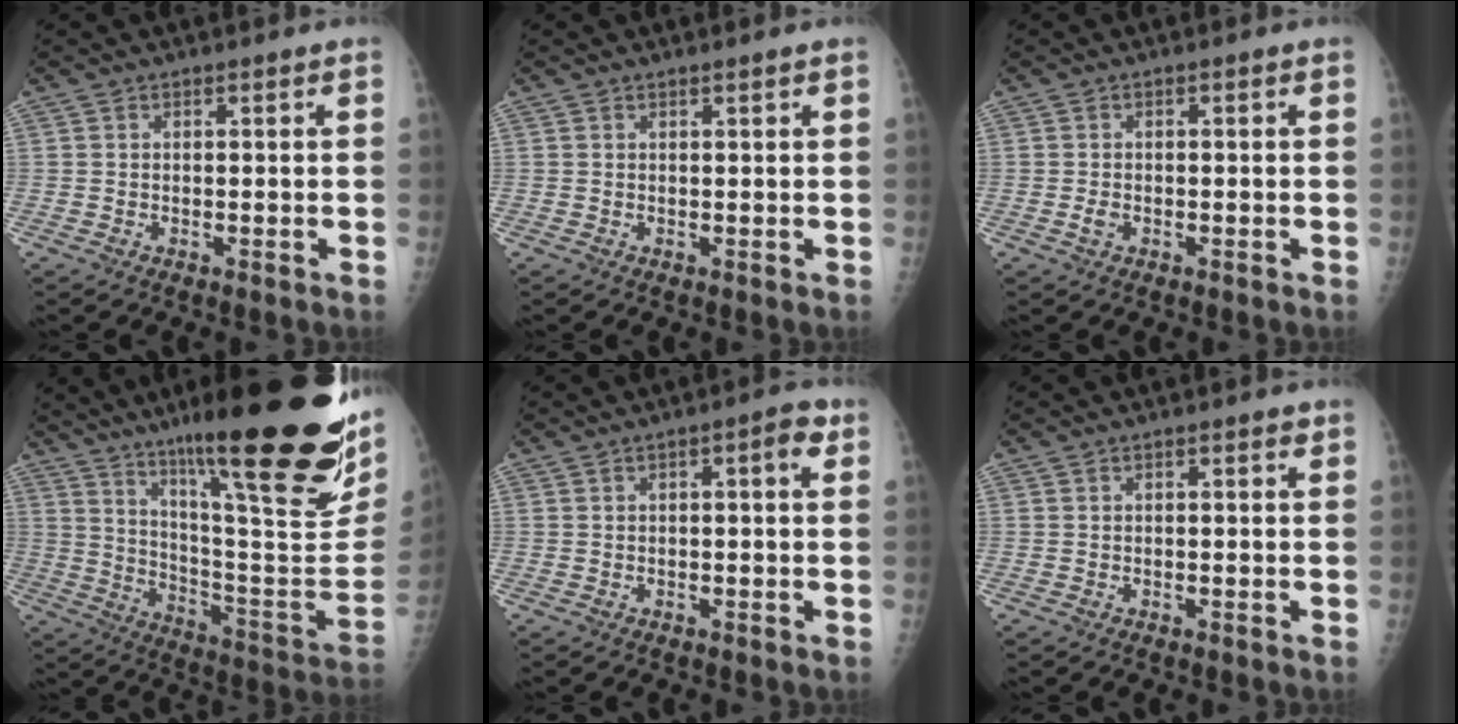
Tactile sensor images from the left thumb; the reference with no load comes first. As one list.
[{"total": 0.5, "force": [0.4, -0.1, 0.4], "torque": [-0.011, -0.003, 0.010]}, {"total": 1.2, "force": [-0.5, 0.8, 0.8], "torque": [-0.017, 0.002, -0.011]}, {"total": 32.9, "force": [19.5, 6.4, 25.6], "torque": [-0.314, -0.059, 0.301]}, {"total": 3.7, "force": [1.0, 1.1, 3.3], "torque": [-0.046, 0.008, 0.011]}, {"total": 1.0, "force": [0.4, 0.4, 0.9], "torque": [-0.009, 0.002, 0.003]}]